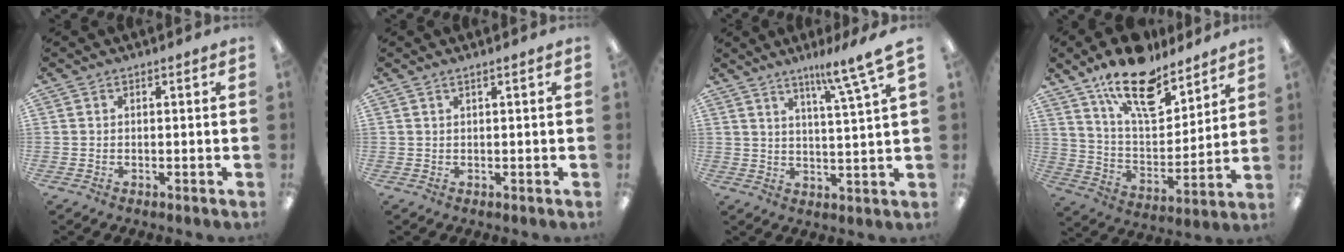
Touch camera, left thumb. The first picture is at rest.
{"total": 0.9, "force": [0.6, 0.0, 0.7], "torque": [-0.013, -0.001, 0.010]}
{"total": 9.6, "force": [7.1, -0.1, 6.4], "torque": [-0.094, -0.049, 0.111]}
{"total": 17.8, "force": [13.0, 7.7, 9.4], "torque": [-0.156, -0.076, 0.226]}